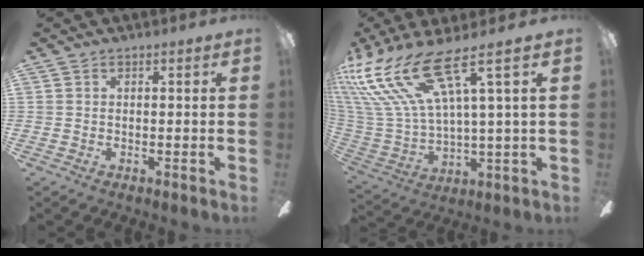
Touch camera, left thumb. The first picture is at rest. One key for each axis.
{"total": 21.9, "fx": 11.2, "fy": 6.9, "fz": 17.5, "tx": -0.381, "ty": -0.059, "tz": 0.190}